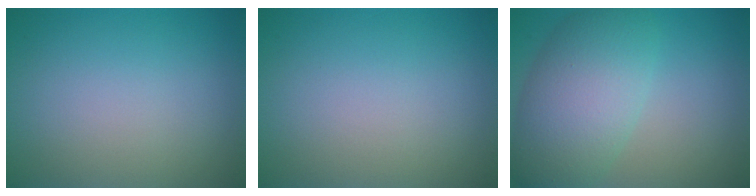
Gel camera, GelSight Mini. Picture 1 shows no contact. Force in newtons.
{"total": 0.0}
{"total": 7.4, "press": 7.4, "slide": 0.3}